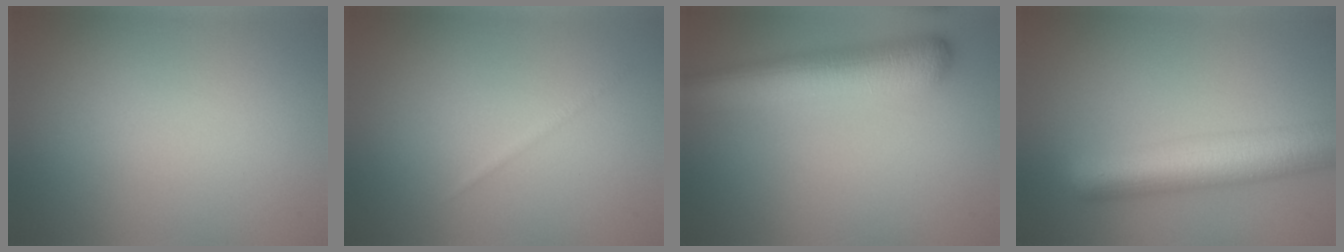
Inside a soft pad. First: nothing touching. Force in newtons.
{"total": 0.5, "press": 0.5, "slide": 0.1}
{"total": 7.4, "press": 7.4, "slide": 0.5}
{"total": 8.0, "press": 8.0, "slide": 0.2}